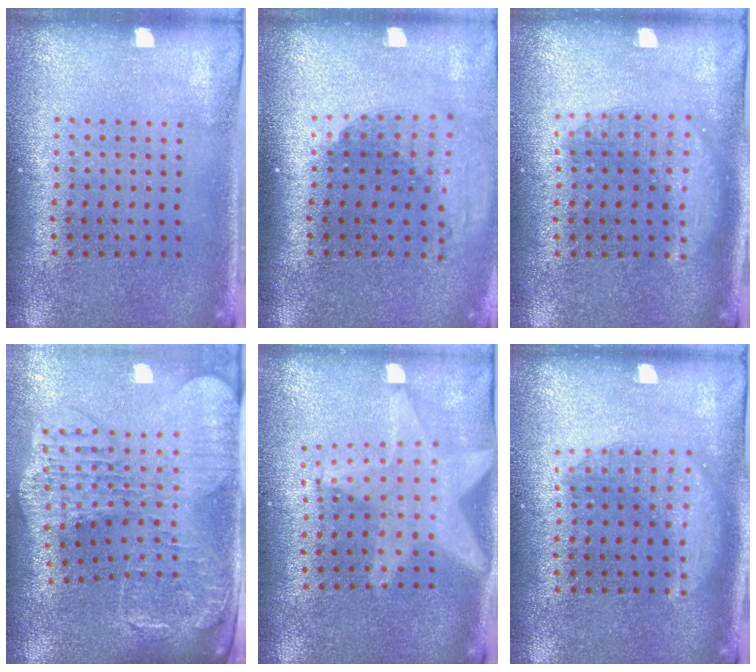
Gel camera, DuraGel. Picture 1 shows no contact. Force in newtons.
{"total": 2.0, "press": 1.5, "slide": 1.3}
{"total": 1.4, "press": 1.4, "slide": 0.1}
{"total": 2.9, "press": 2.5, "slide": 1.5}
{"total": 2.2, "press": 1.8, "slide": 1.2}
{"total": 1.4, "press": 1.4, "slide": 0.1}